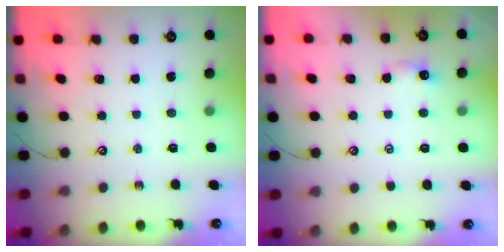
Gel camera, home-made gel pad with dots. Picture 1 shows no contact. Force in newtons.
{"total": 0.6, "press": 0.3, "slide": 0.6}